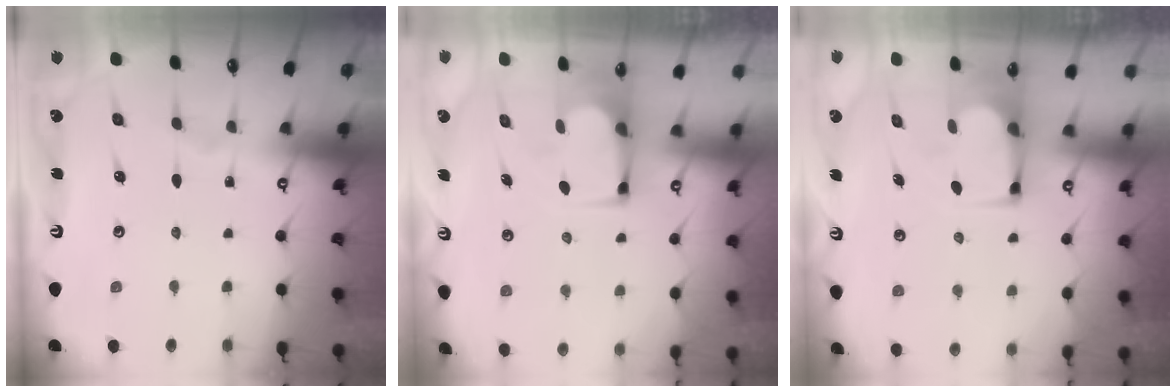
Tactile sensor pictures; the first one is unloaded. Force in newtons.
{"total": 2.8, "press": 2.8, "slide": 0.1}
{"total": 2.8, "press": 2.8, "slide": 0.1}